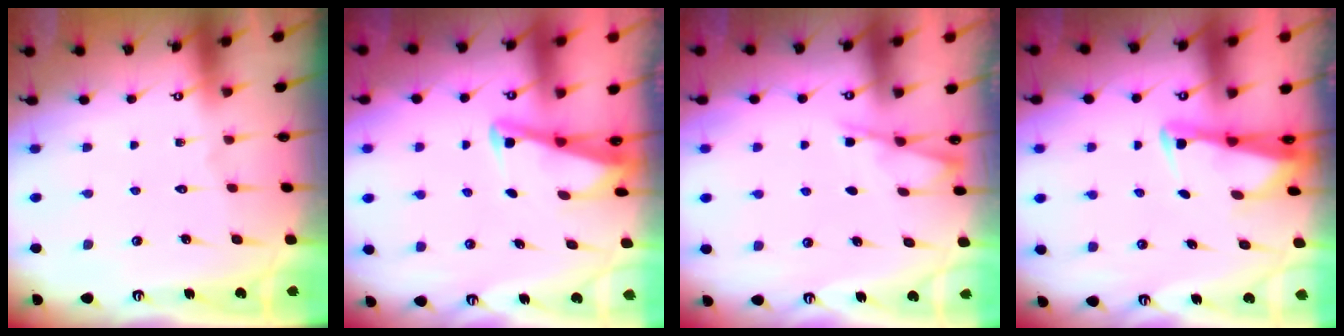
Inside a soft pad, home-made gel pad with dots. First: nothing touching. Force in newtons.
{"total": 2.8, "press": 2.8, "slide": 0.3}
{"total": 3.1, "press": 3.1, "slide": 0.4}
{"total": 2.4, "press": 2.3, "slide": 0.5}